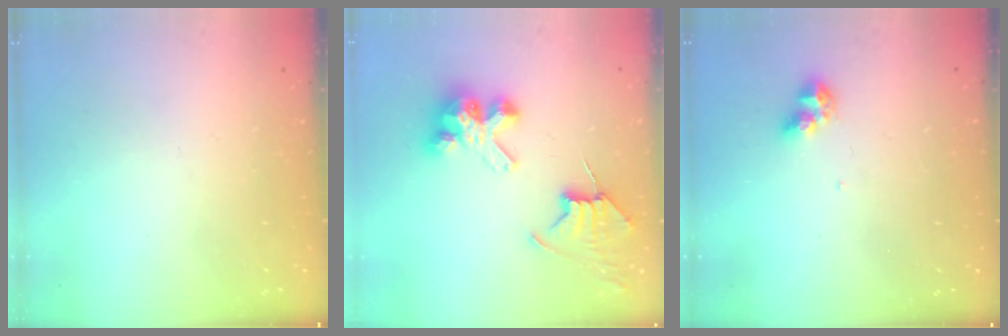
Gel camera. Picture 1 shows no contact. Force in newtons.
{"total": 9.4, "press": 9.4, "slide": 0.7}
{"total": 6.6, "press": 6.5, "slide": 0.4}